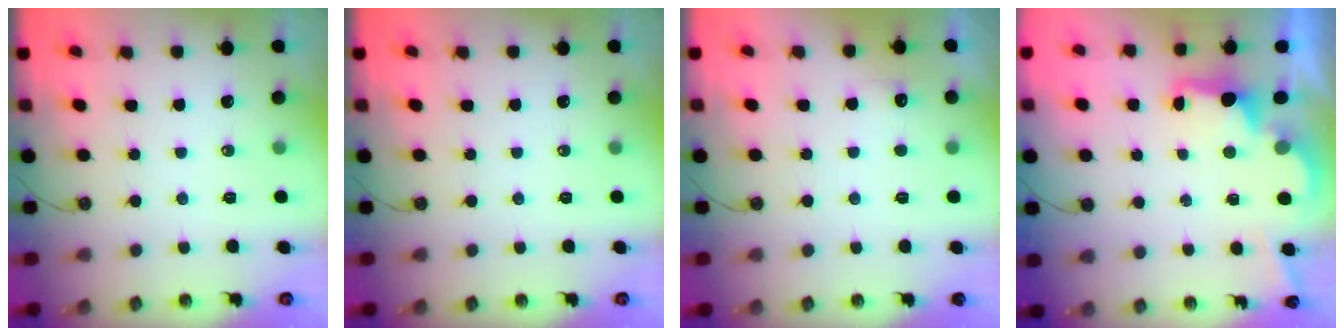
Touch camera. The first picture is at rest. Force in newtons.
{"total": 0.0}
{"total": 4.8, "press": 4.7, "slide": 1.1}
{"total": 2.7, "press": 2.5, "slide": 0.8}